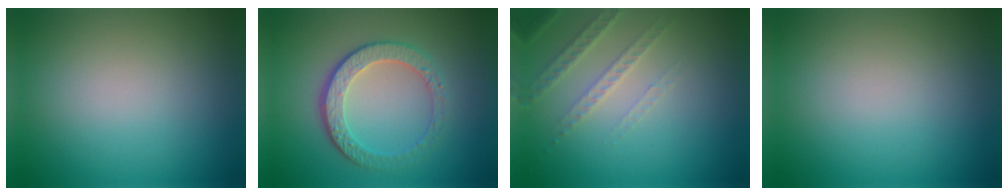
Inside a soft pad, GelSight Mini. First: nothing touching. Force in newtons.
{"total": 4.6, "press": 3.3, "slide": 3.2}
{"total": 2.5, "press": 2.4, "slide": 0.7}
{"total": 0.0}